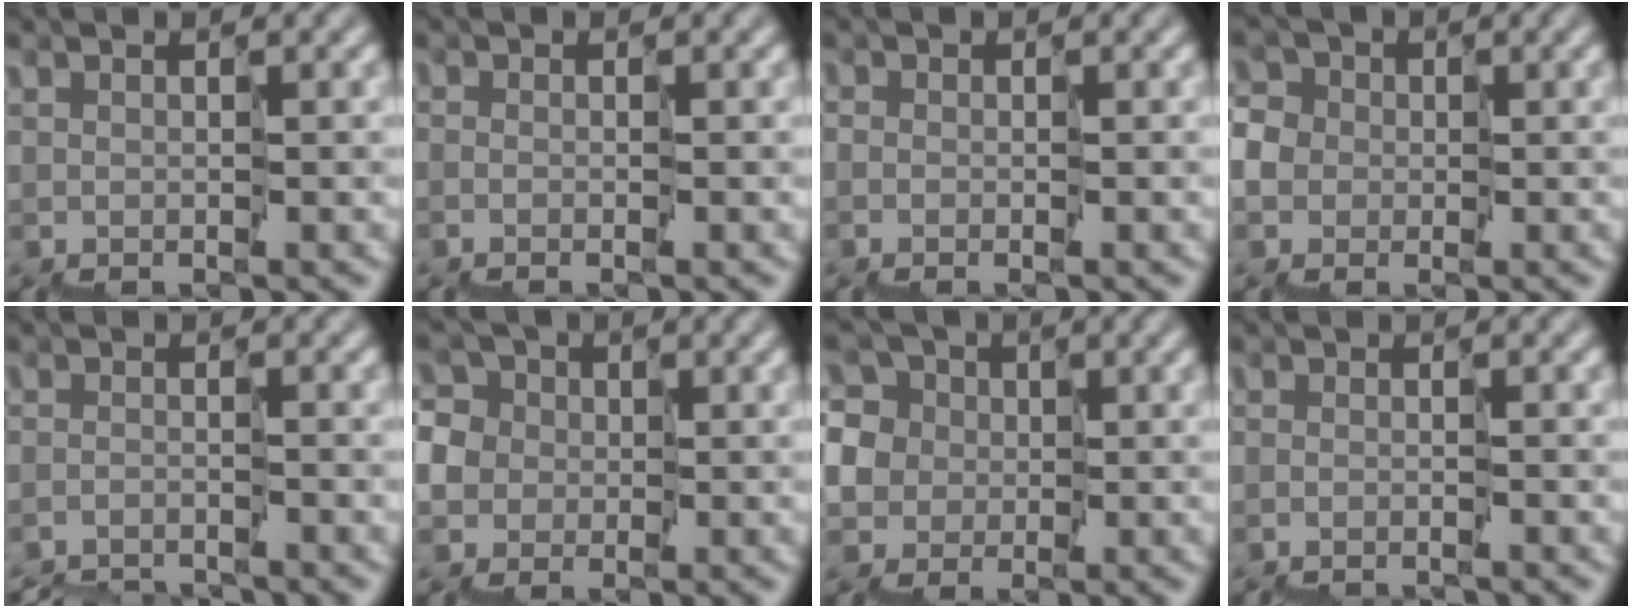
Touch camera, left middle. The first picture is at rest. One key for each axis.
{"total": 0.8, "fx": -0.7, "fy": 0.3, "fz": 0.1, "tx": 0.007, "ty": -0.002, "tz": -0.019}
{"total": 0.8, "fx": -0.6, "fy": 0.5, "fz": 0.2, "tx": 0.008, "ty": -0.002, "tz": -0.017}
{"total": 4.9, "fx": 0.1, "fy": 4.5, "fz": 1.8, "tx": -0.023, "ty": 0.025, "tz": -0.028}
{"total": 4.8, "fx": -4.8, "fy": 0.2, "fz": 0.0, "tx": 0.012, "ty": 0.001, "tz": -0.081}
{"total": 7.6, "fx": 1.5, "fy": 6.8, "fz": 3.1, "tx": -0.066, "ty": 0.036, "tz": -0.024}
{"total": 10.8, "fx": 4.7, "fy": 8.6, "fz": 4.5, "tx": -0.098, "ty": 0.054, "tz": 0.042}
{"total": 2.8, "fx": -2.8, "fy": 0.5, "fz": 0.1, "tx": 0.013, "ty": 0.001, "tz": -0.050}